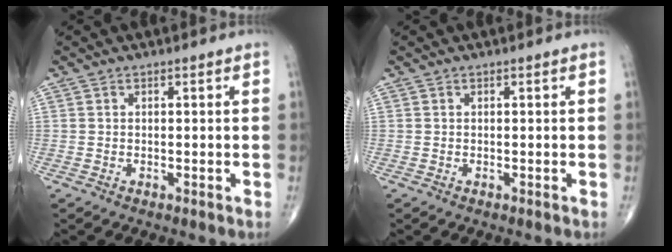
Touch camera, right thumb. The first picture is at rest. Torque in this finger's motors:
{"motor_torque": [0.00, 0.00, 0.03, 0.04, 0.02]}